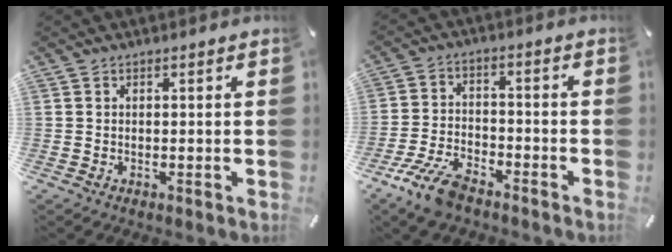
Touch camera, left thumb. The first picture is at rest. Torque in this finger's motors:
{"motor_torque": [0.45, 0.82, 0.64, 0.61, 0.09]}